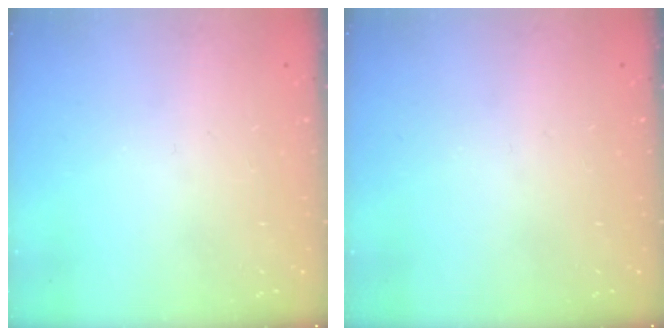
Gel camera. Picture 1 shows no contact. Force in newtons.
{"total": 0.0}